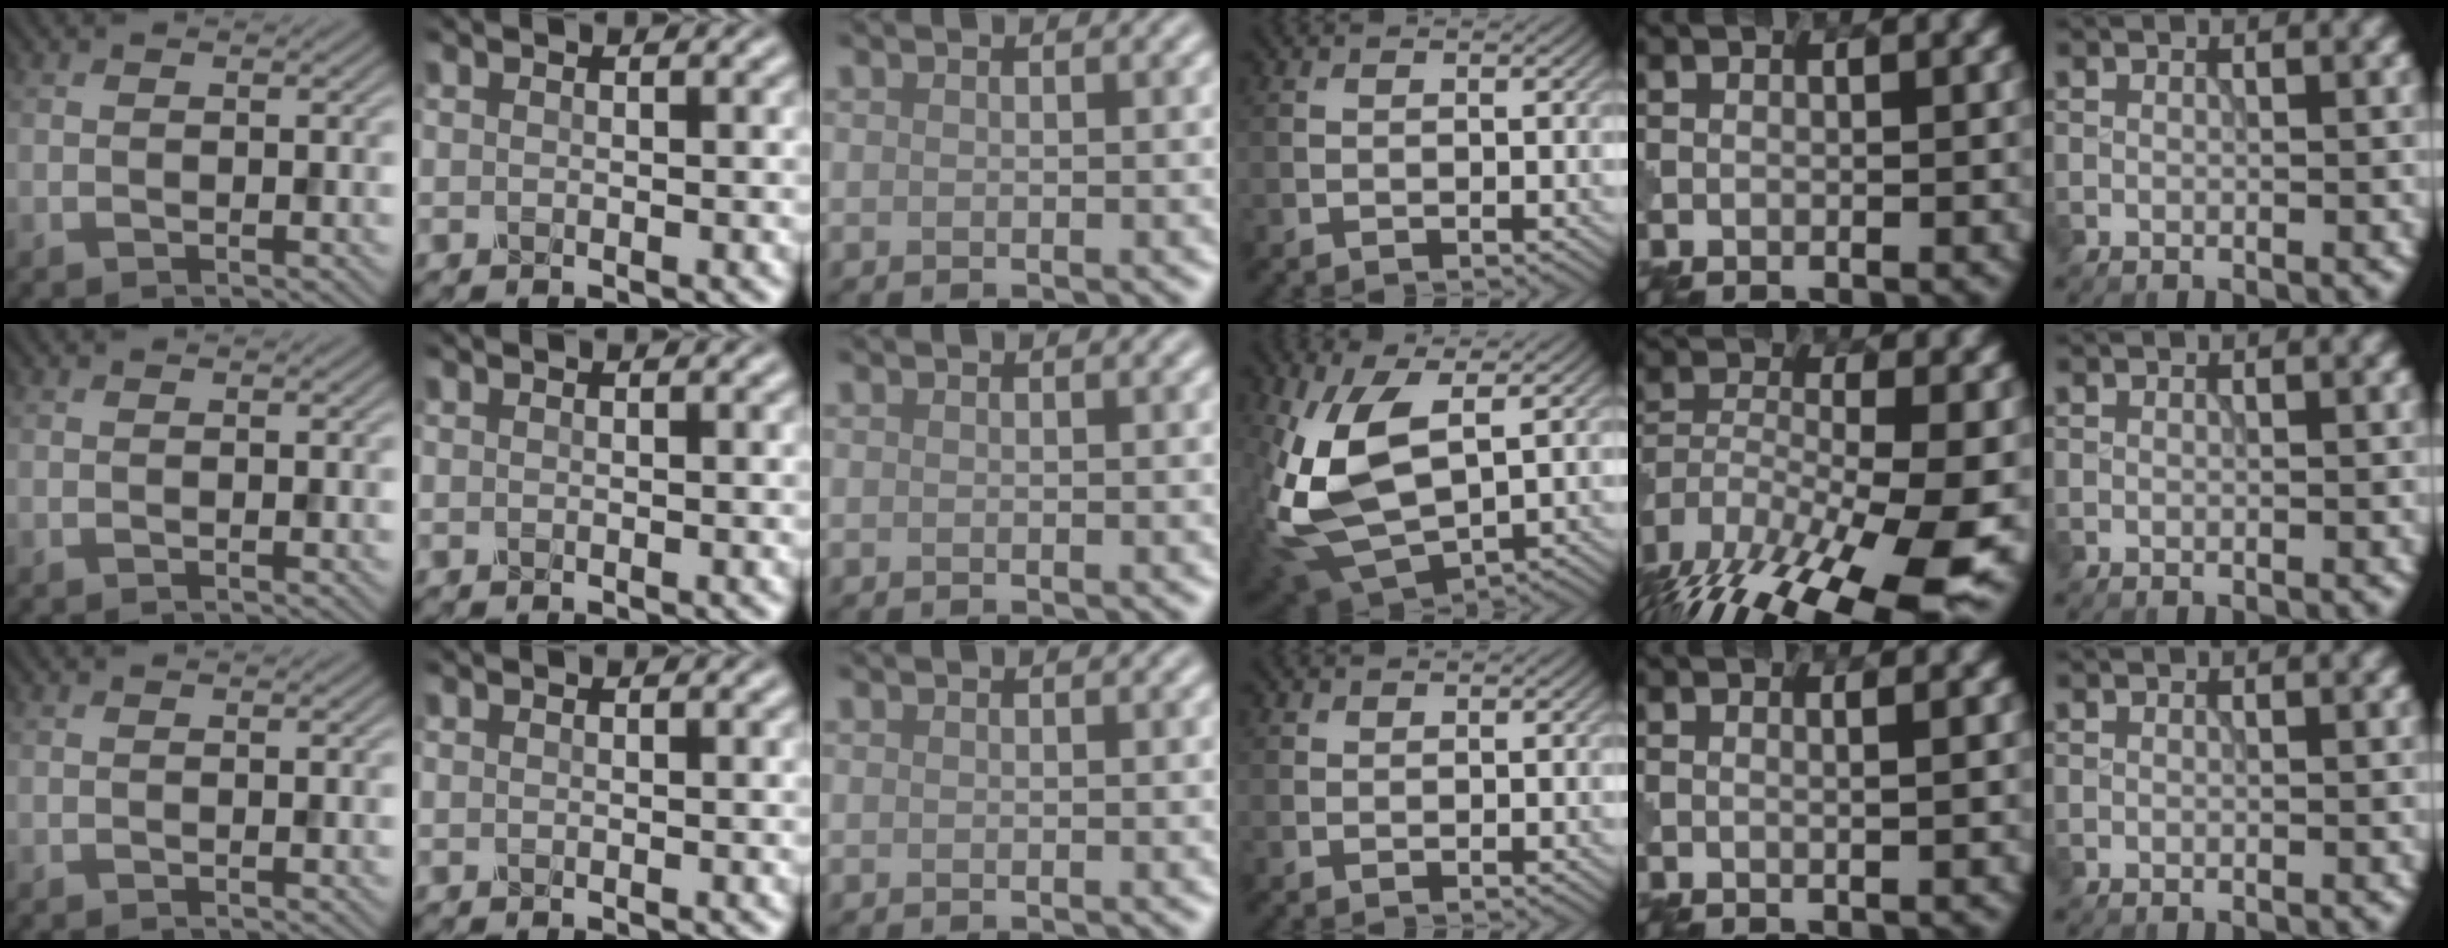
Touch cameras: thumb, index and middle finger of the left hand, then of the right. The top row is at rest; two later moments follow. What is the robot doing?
{"motion": "wrap", "object": "tissue paper"}